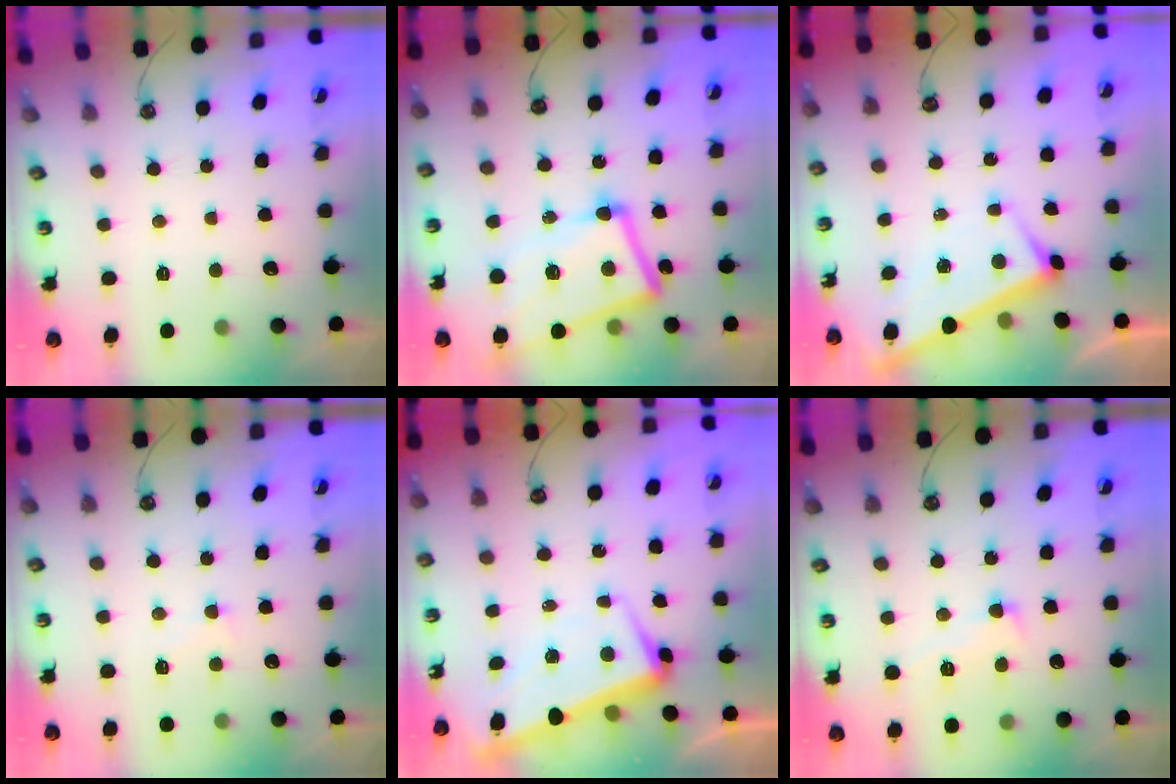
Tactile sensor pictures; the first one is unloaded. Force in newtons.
{"total": 11.9, "press": 11.7, "slide": 2.4}
{"total": 2.9, "press": 2.9, "slide": 0.4}
{"total": 0.8, "press": 0.0, "slide": 0.8}
{"total": 1.3, "press": 0.4, "slide": 1.2}
{"total": 1.0, "press": 0.3, "slide": 0.9}